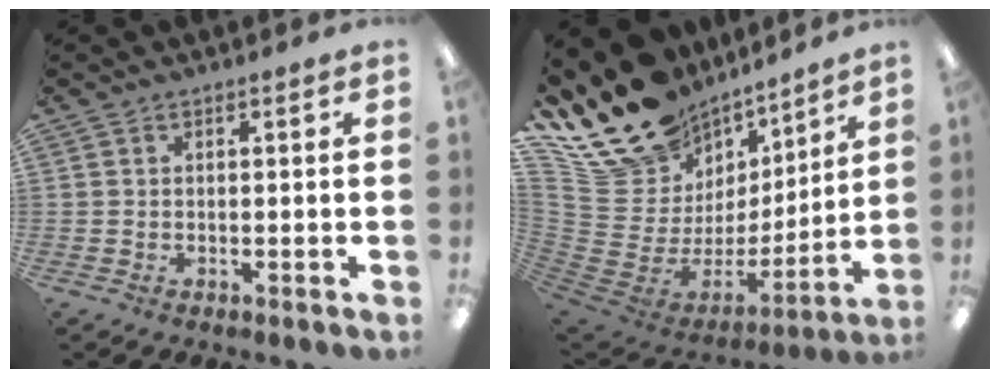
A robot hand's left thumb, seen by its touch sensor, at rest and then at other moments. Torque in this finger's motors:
{"motor_torque": [0.63, 0.18, 0.52, -2.25, 0.09]}